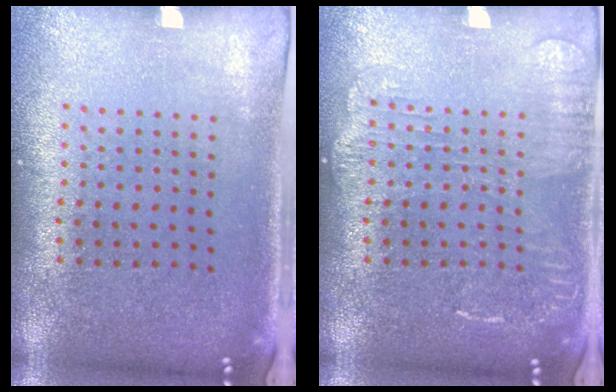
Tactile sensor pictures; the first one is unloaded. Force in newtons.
{"total": 2.2, "press": 2.2, "slide": 0.3}